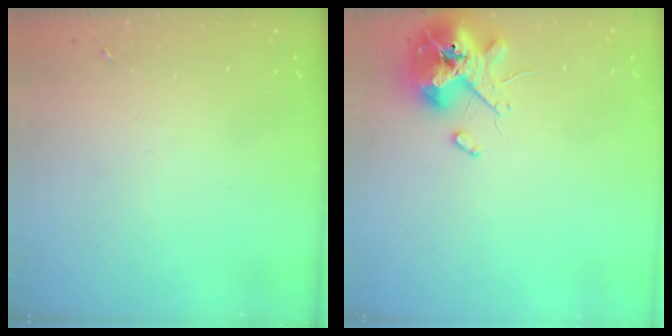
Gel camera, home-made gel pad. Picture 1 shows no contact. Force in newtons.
{"total": 13.9, "press": 13.7, "slide": 2.2}